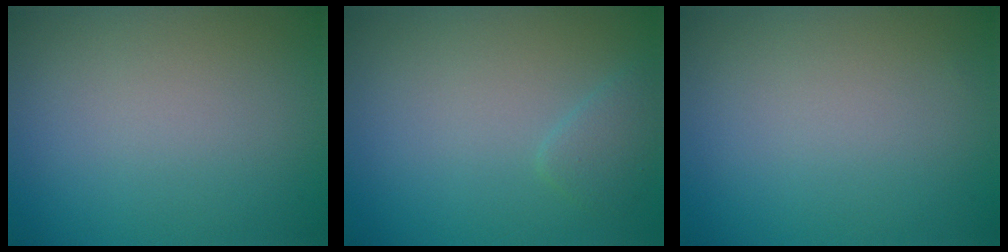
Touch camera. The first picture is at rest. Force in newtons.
{"total": 1.4, "press": 1.4, "slide": 0.1}
{"total": 0.0}